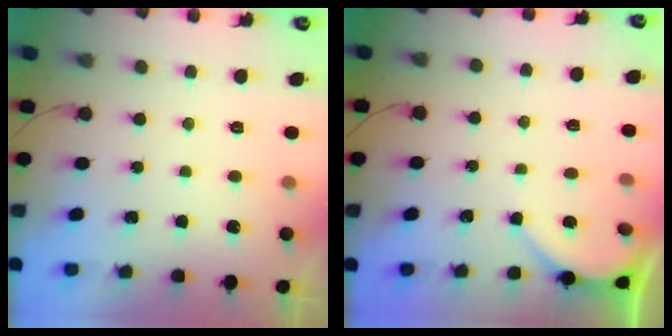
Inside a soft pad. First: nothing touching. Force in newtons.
{"total": 2.2, "press": 2.2, "slide": 0.3}